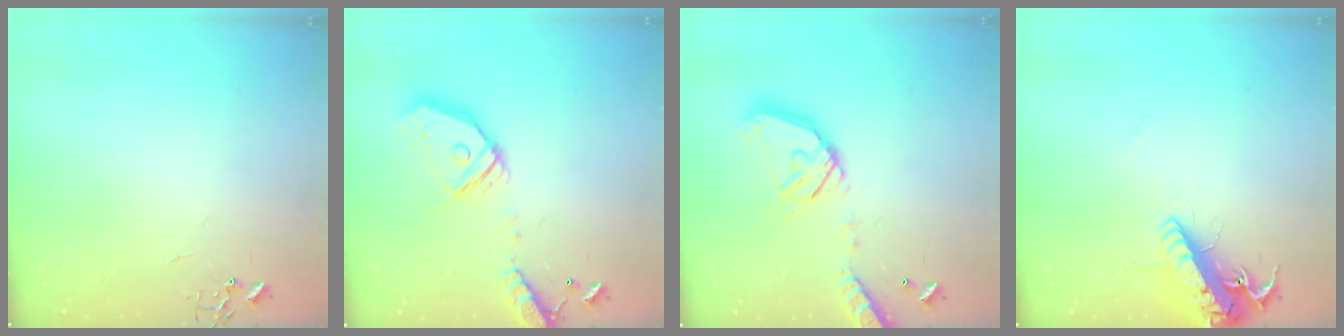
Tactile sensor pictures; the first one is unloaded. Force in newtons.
{"total": 18.8, "press": 18.6, "slide": 3.0}
{"total": 19.5, "press": 19.2, "slide": 3.4}
{"total": 16.5, "press": 16.2, "slide": 3.1}